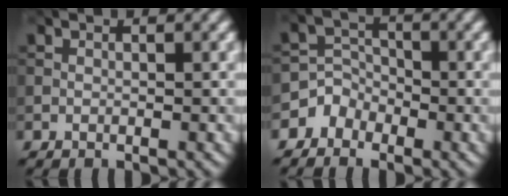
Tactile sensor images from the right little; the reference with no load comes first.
{"total": 3.5, "force": [-2.5, 2.5, 0.0], "torque": [0.032, 0.008, -0.059]}